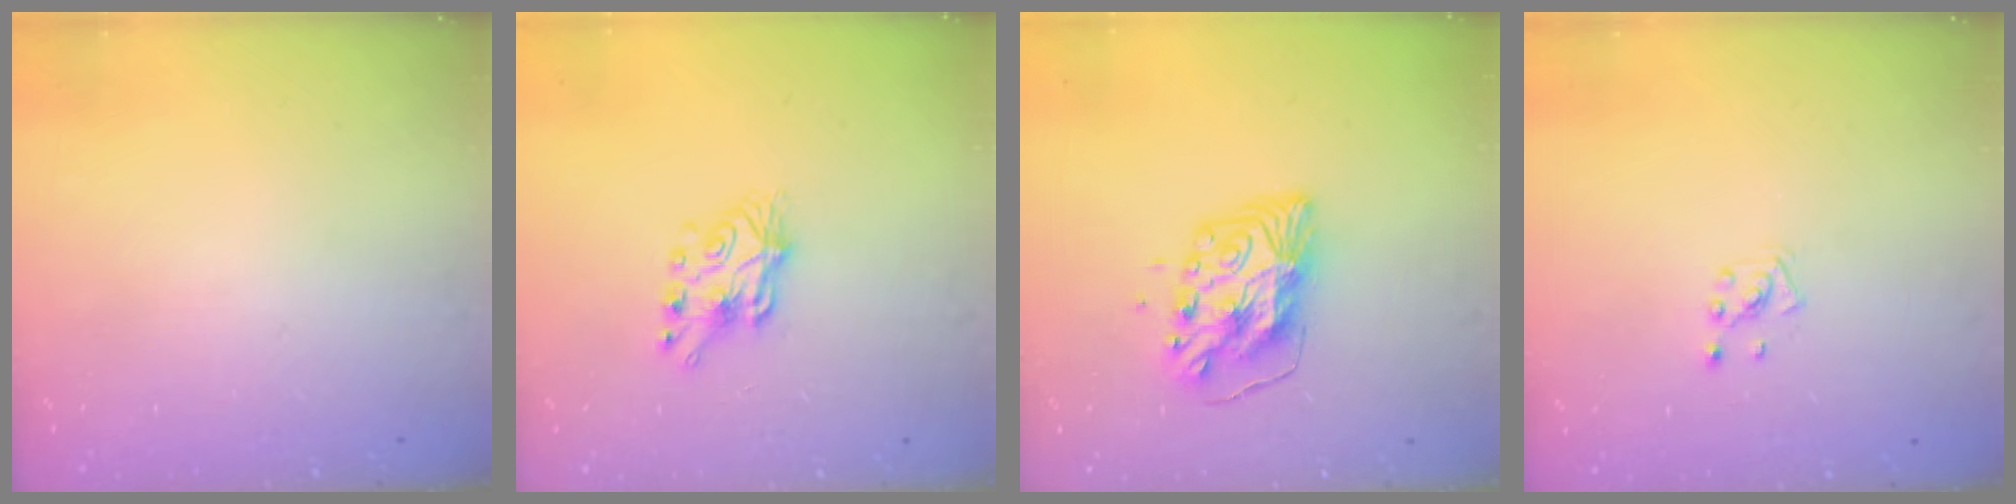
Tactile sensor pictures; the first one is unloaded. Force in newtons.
{"total": 7.0, "press": 7.0, "slide": 0.2}
{"total": 10.5, "press": 10.4, "slide": 1.0}
{"total": 2.1, "press": 2.0, "slide": 0.3}